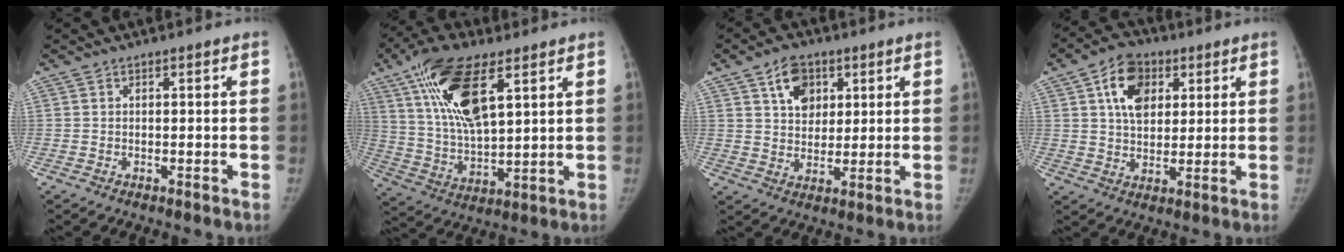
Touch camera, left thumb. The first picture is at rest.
{"total": 17.3, "force": [8.1, 6.9, 13.6], "torque": [-0.251, -0.021, 0.153]}
{"total": 7.9, "force": [3.7, 5.6, 4.2], "torque": [-0.038, -0.017, 0.062]}
{"total": 10.4, "force": [3.9, 7.1, 6.5], "torque": [-0.083, -0.008, 0.063]}